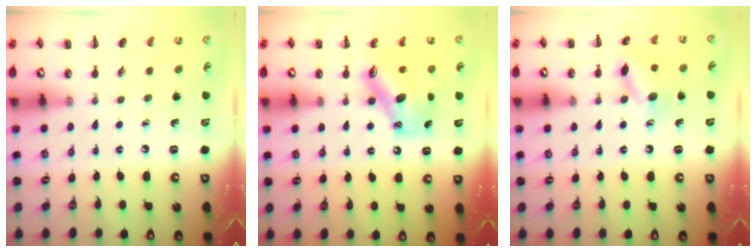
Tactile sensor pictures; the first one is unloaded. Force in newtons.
{"total": 11.7, "press": 11.2, "slide": 3.4}
{"total": 10.9, "press": 10.8, "slide": 0.7}